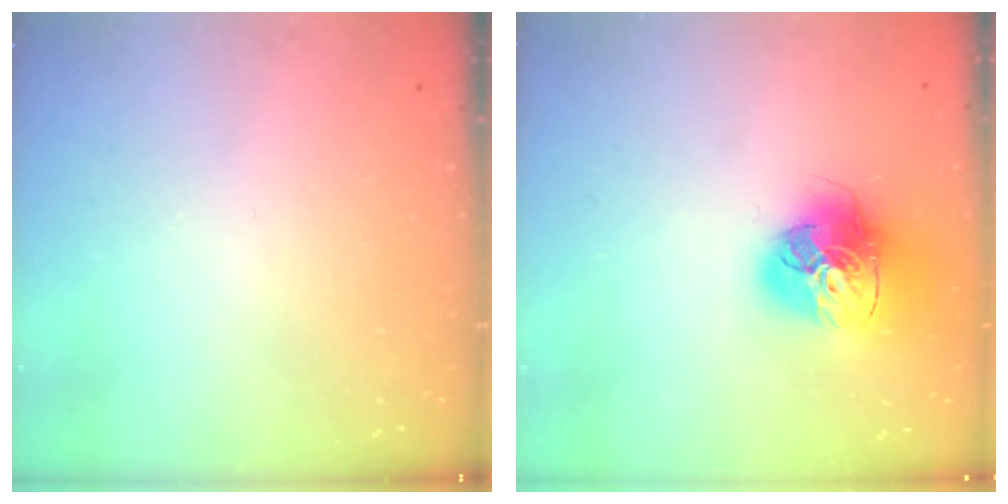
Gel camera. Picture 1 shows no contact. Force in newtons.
{"total": 17.5, "press": 17.4, "slide": 1.9}